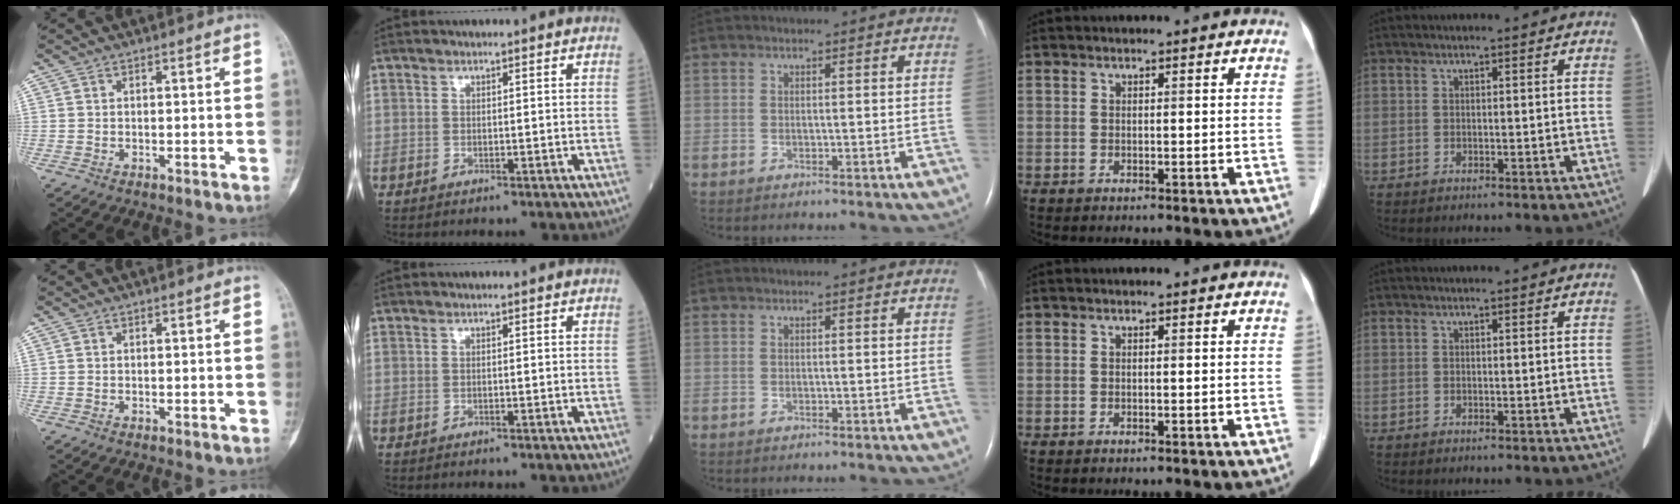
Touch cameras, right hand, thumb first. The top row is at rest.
{}